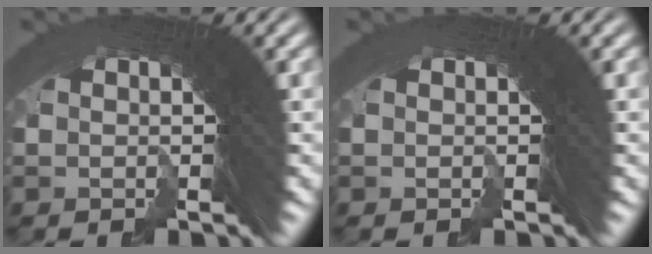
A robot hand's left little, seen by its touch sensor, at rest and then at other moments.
{"total": 0.0}